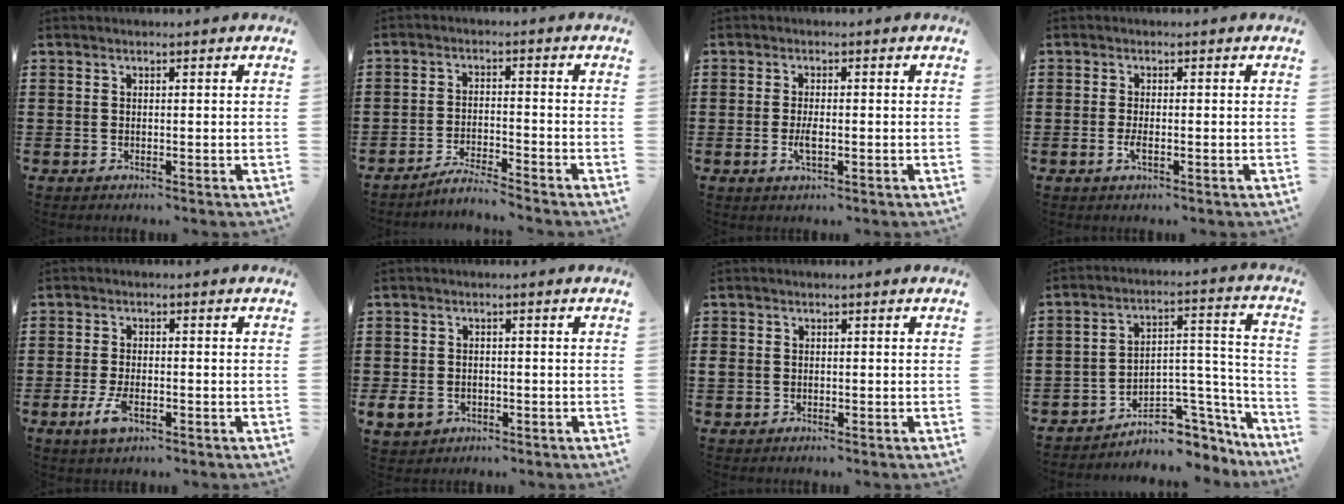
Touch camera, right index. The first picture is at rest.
{"total": 3.4, "force": [-3.3, -0.3, 0.6], "torque": [-0.013, 0.002, -0.068]}
{"total": 2.6, "force": [-0.6, 0.7, 2.4], "torque": [-0.051, -0.005, -0.012]}
{"total": 1.6, "force": [-0.5, 0.4, 1.5], "torque": [-0.041, -0.007, -0.013]}
{"total": 4.0, "force": [-1.5, 1.7, 3.3], "torque": [-0.082, -0.008, -0.033]}
{"total": 2.7, "force": [-1.2, 2.2, 1.1], "torque": [-0.039, -0.005, -0.028]}
{"total": 1.1, "force": [-0.5, 1.0, 0.2], "torque": [-0.007, 0.003, -0.011]}
{"total": 6.7, "force": [-5.0, 3.3, 2.9], "torque": [-0.050, 0.008, -0.089]}